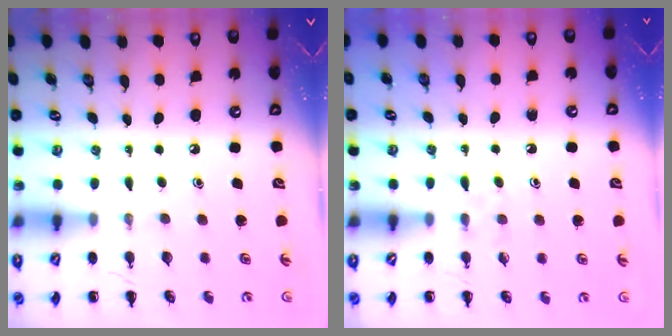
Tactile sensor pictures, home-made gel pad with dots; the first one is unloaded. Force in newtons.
{"total": 4.3, "press": 4.0, "slide": 1.6}